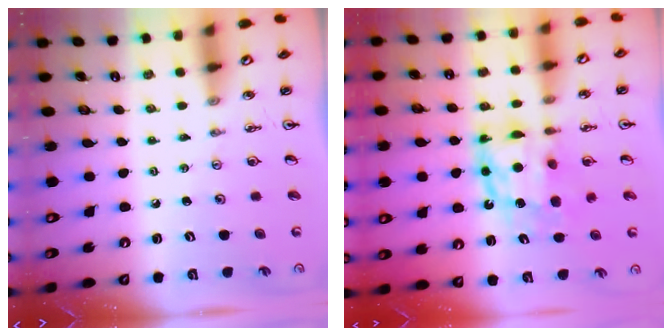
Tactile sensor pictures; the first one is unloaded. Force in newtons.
{"total": 10.9, "press": 10.8, "slide": 0.7}